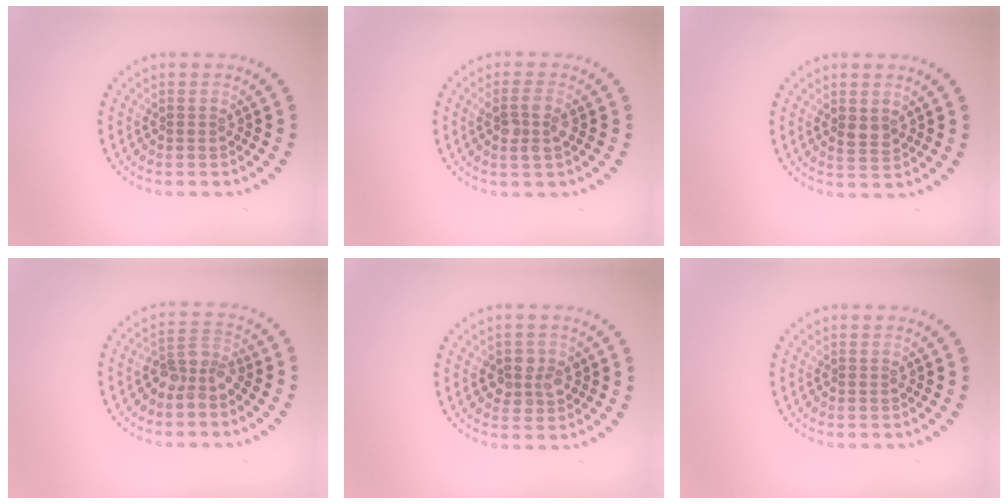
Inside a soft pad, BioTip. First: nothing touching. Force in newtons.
{"total": 2.3, "press": 2.1, "slide": 0.8}
{"total": 1.5, "press": 1.4, "slide": 0.4}
{"total": 2.8, "press": 2.2, "slide": 1.7}
{"total": 2.6, "press": 2.5, "slide": 0.8}
{"total": 0.0}